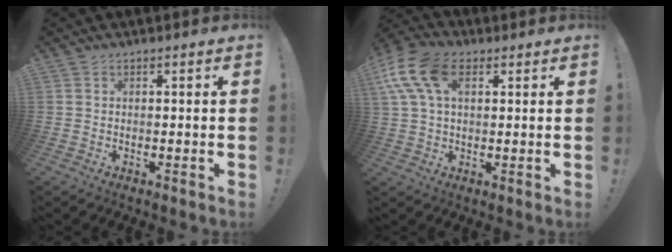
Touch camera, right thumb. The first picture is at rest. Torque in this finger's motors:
{"motor_torque": [1.38, 1.71, 0.38, -0.30, 0.32]}